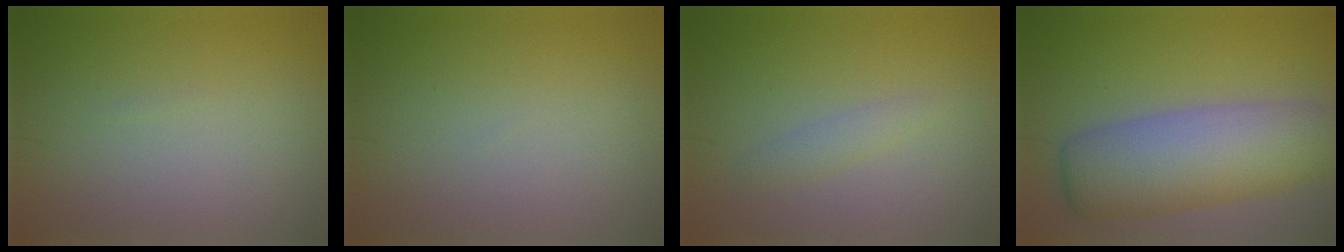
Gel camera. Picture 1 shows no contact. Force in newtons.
{"total": 0.0}
{"total": 1.3, "press": 1.3, "slide": 0.0}
{"total": 9.2, "press": 9.2, "slide": 0.4}